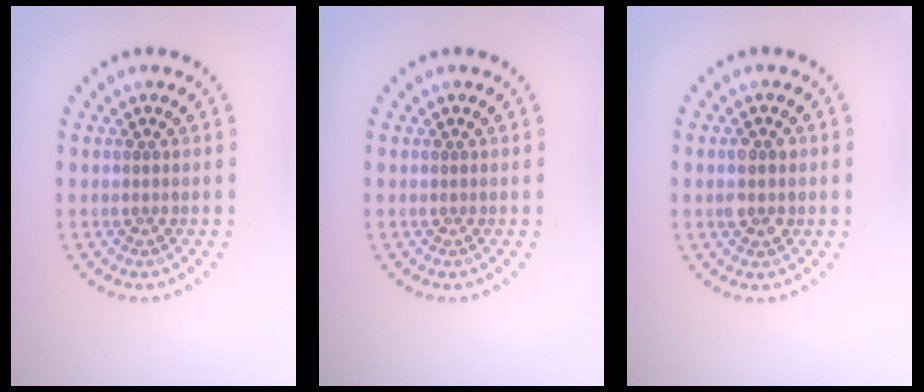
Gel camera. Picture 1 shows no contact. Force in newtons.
{"total": 0.0}
{"total": 2.3, "press": 2.3, "slide": 0.2}